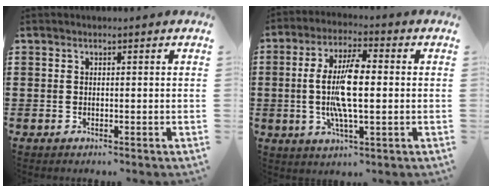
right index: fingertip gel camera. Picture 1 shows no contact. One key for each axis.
{"total": 9.6, "fx": -0.3, "fy": 3.2, "fz": 9.1, "tx": -0.195, "ty": -0.004, "tz": -0.014}